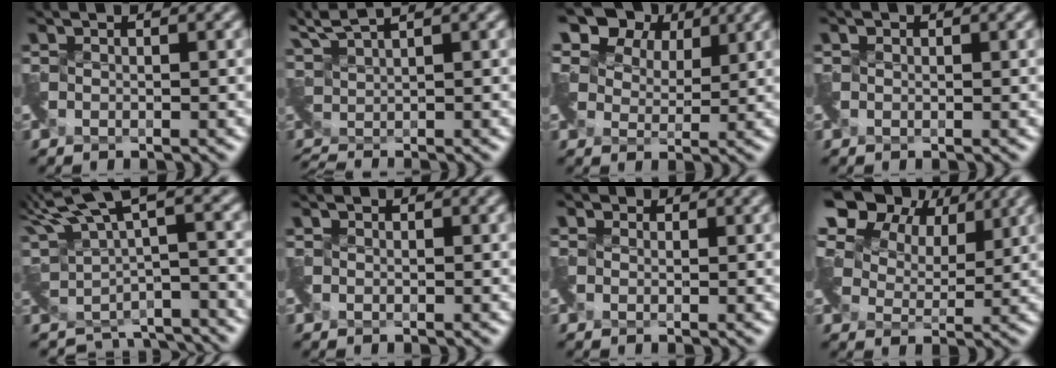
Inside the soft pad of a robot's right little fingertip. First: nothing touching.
{"total": 2.6, "force": [2.0, 0.3, 1.7], "torque": [-0.035, 0.004, 0.037]}
{"total": 6.9, "force": [4.8, 4.0, 2.8], "torque": [-0.060, 0.014, 0.064]}
{"total": 0.6, "force": [-0.1, 0.1, -0.6], "torque": [0.011, 0.001, 0.004]}
{"total": 5.0, "force": [1.1, 2.1, 4.4], "torque": [-0.084, -0.013, 0.046]}
{"total": 0.6, "force": [-0.1, 0.2, -0.6], "torque": [0.009, 0.002, 0.003]}
{"total": 1.0, "force": [0.1, 0.6, -0.8], "torque": [0.009, 0.000, 0.004]}
{"total": 12.5, "force": [8.4, 6.4, 6.6], "torque": [-0.140, 0.032, 0.116]}